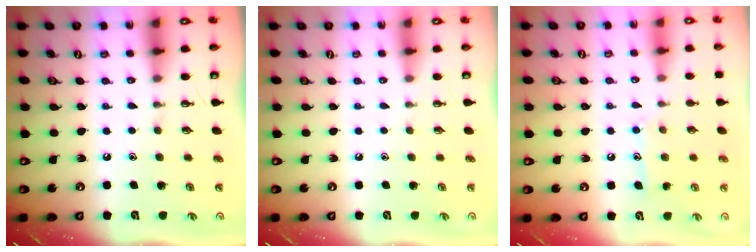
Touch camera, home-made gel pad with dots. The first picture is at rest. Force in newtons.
{"total": 0.0}
{"total": 8.8, "press": 8.7, "slide": 0.7}